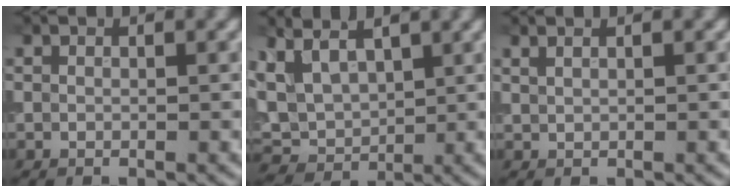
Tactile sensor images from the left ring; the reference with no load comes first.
{"total": 5.6, "force": [2.9, 3.4, 3.4], "torque": [-0.085, 0.008, 0.048]}
{"total": 1.1, "force": [0.9, 0.4, 0.6], "torque": [-0.009, -0.001, 0.012]}